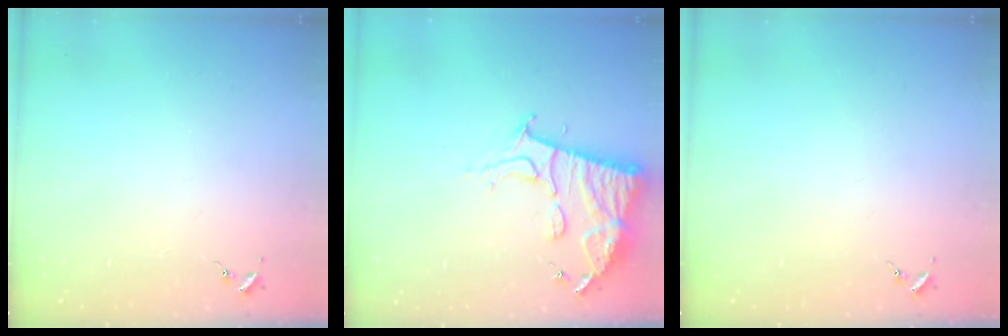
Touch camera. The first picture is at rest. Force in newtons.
{"total": 13.6, "press": 13.6, "slide": 1.1}
{"total": 0.0}